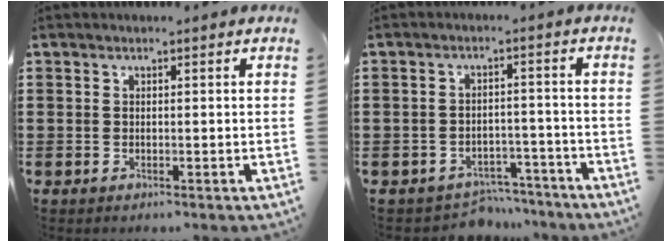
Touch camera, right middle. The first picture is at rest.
{"total": 4.2, "force": [-4.1, 1.0, 0.0], "torque": [-0.007, 0.005, -0.087]}